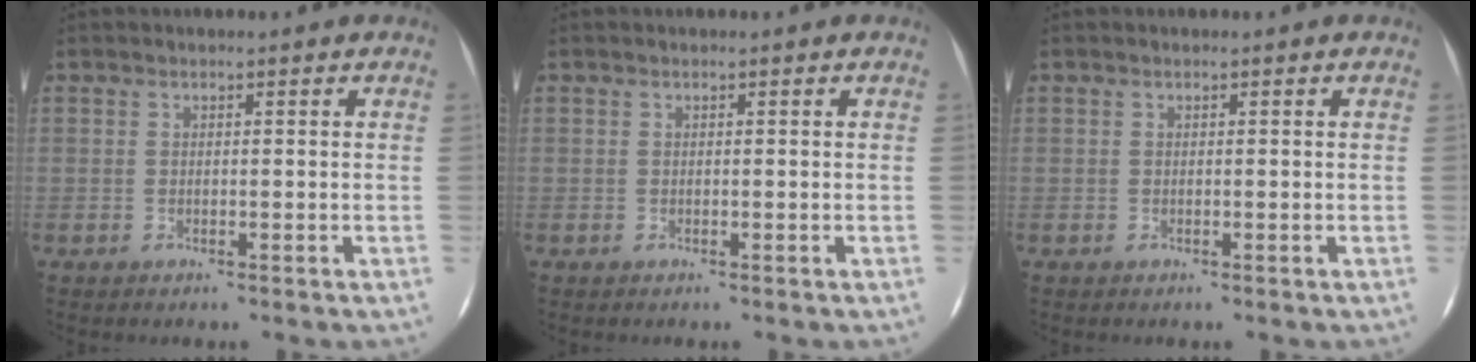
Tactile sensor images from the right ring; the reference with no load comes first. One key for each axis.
{"total": 0.0}
{"total": 0.0}